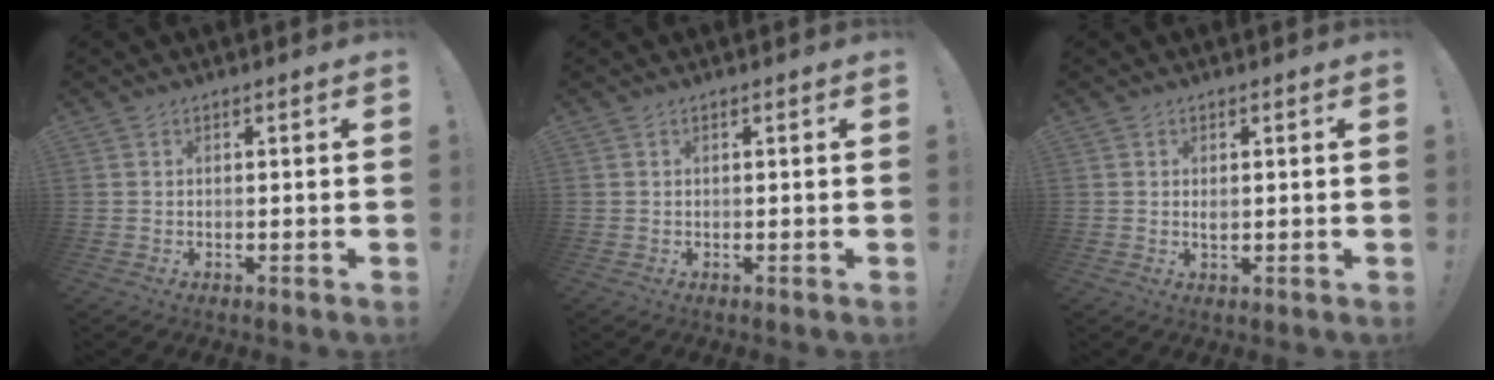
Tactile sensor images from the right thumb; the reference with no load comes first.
{"total": 0.0}
{"total": 1.2, "force": [0.5, 0.7, 0.9], "torque": [-0.013, -0.002, 0.008]}